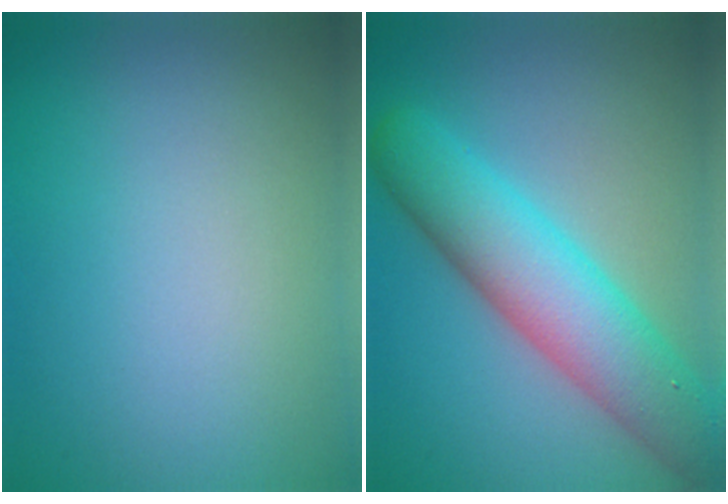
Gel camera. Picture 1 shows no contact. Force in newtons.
{"total": 8.3, "press": 8.3, "slide": 0.4}